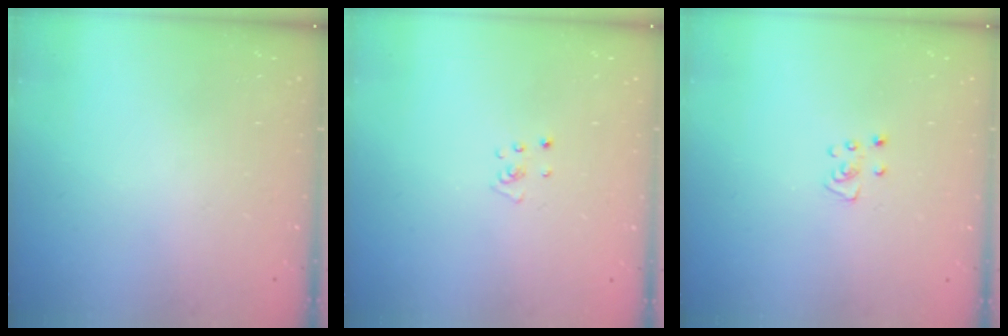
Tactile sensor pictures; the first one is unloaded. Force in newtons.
{"total": 2.2, "press": 2.2, "slide": 0.2}
{"total": 3.9, "press": 3.9, "slide": 0.2}